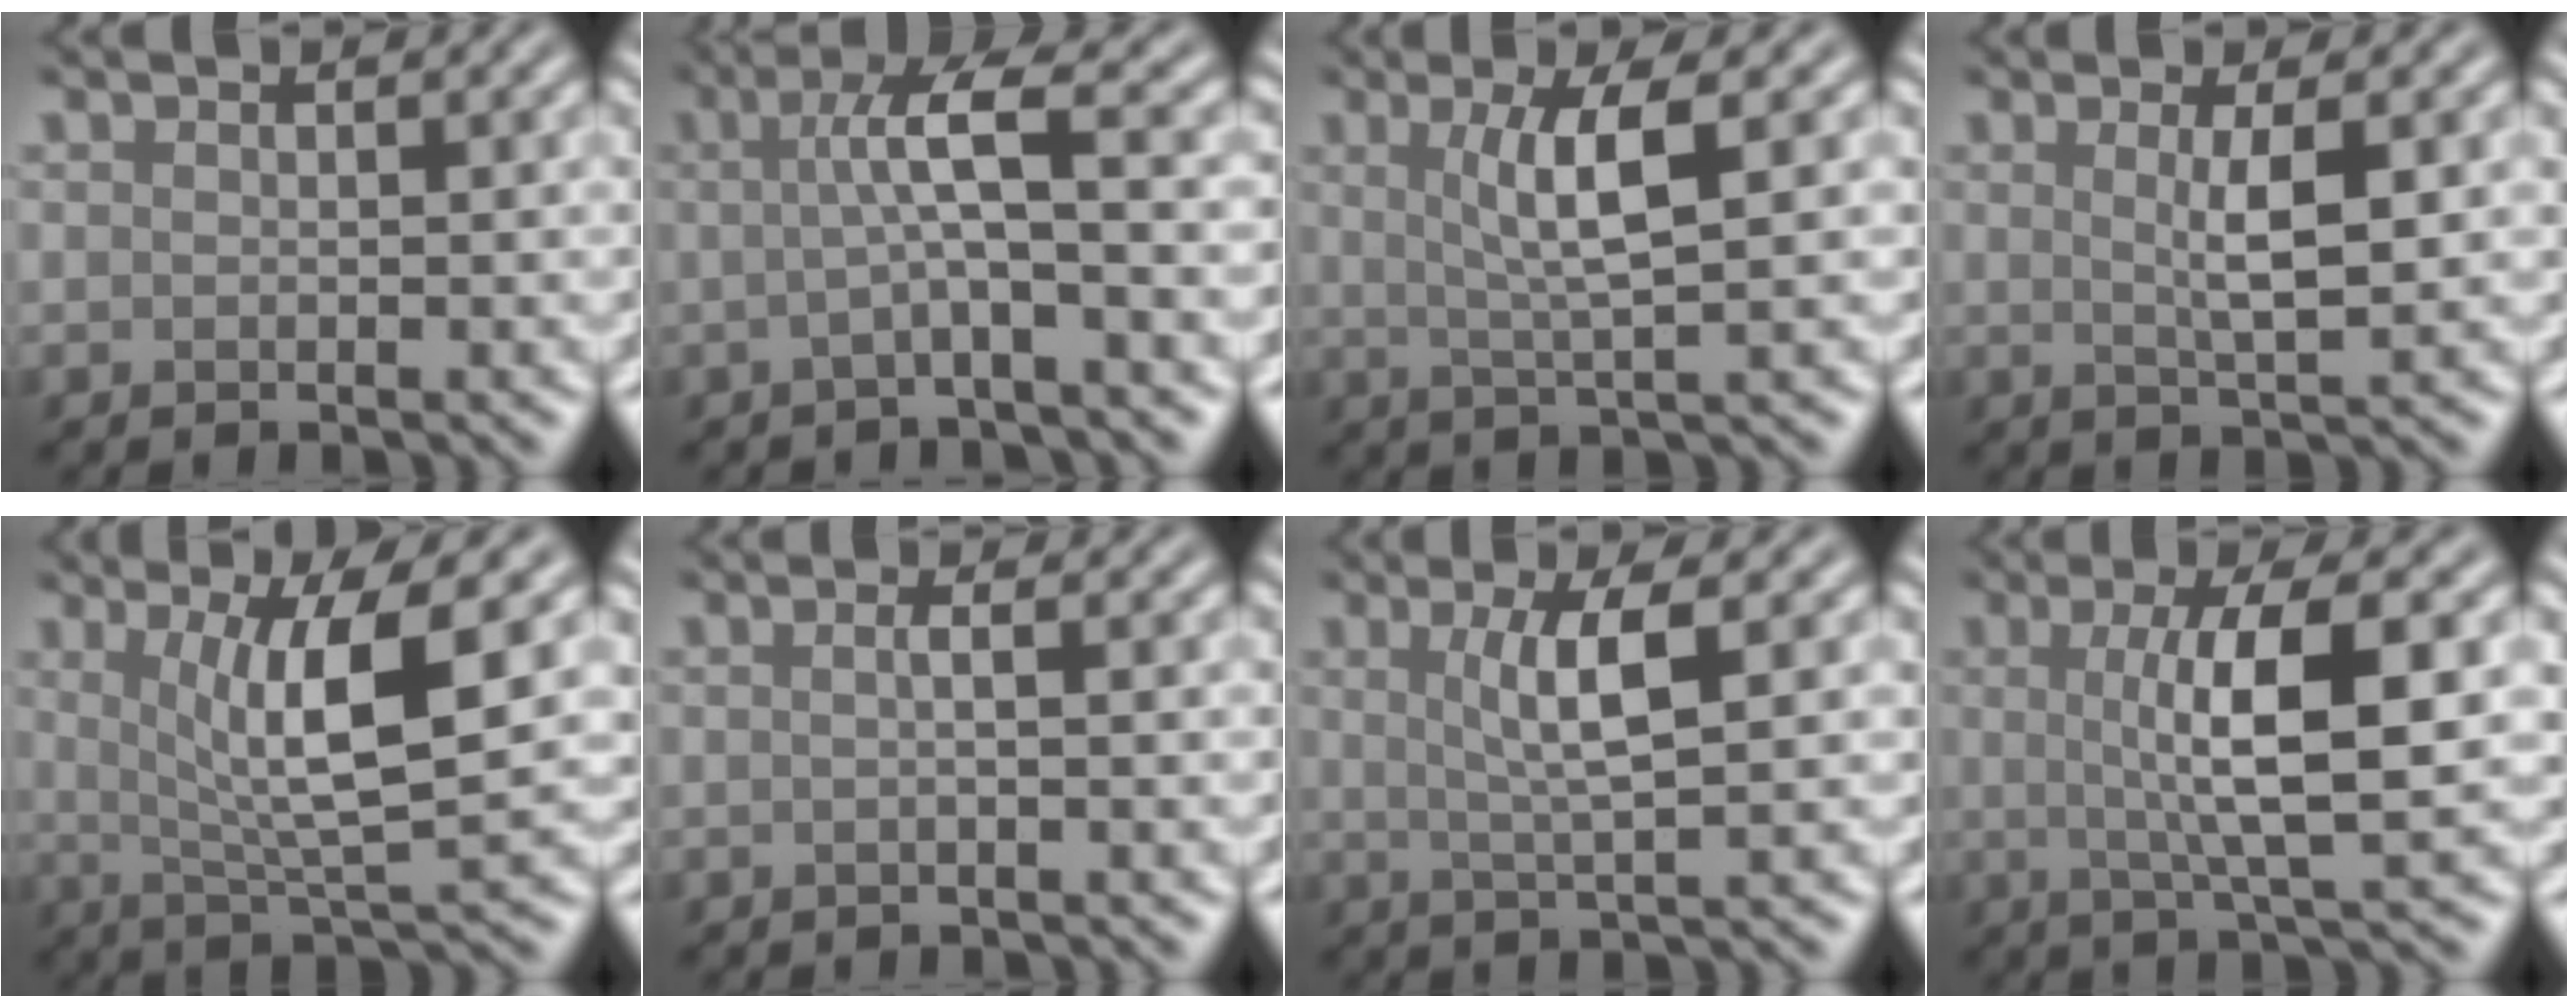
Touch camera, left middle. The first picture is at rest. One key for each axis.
{"total": 4.3, "fx": 0.0, "fy": 0.6, "fz": 4.3, "tx": -0.074, "ty": 0.006, "tz": -0.006}
{"total": 4.5, "fx": 1.1, "fy": 0.7, "fz": 4.3, "tx": -0.075, "ty": 0.000, "tz": 0.022}
{"total": 3.2, "fx": 0.6, "fy": 0.6, "fz": 3.1, "tx": -0.053, "ty": -0.004, "tz": 0.009}
{"total": 7.1, "fx": 1.6, "fy": 1.5, "fz": 6.7, "tx": -0.109, "ty": -0.005, "tz": 0.029}
{"total": 1.4, "fx": 0.0, "fy": 0.5, "fz": 1.3, "tx": -0.012, "ty": -0.005, "tz": -0.009}
{"total": 4.0, "fx": 1.0, "fy": 0.7, "fz": 3.9, "tx": -0.068, "ty": 0.000, "tz": 0.019}
{"total": 7.2, "fx": 0.7, "fy": 1.6, "fz": 7.0, "tx": -0.108, "ty": 0.006, "tz": 0.010}